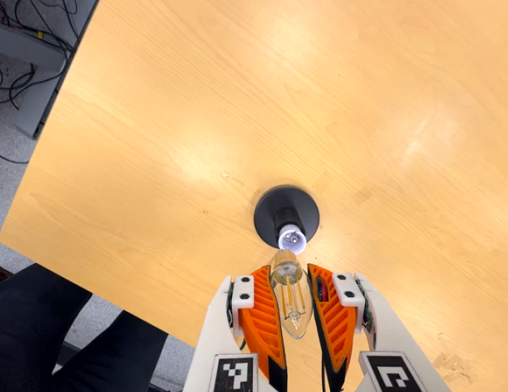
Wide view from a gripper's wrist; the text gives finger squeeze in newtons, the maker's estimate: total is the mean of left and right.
{"total": 20.7, "left": 22.9, "right": 18.4}